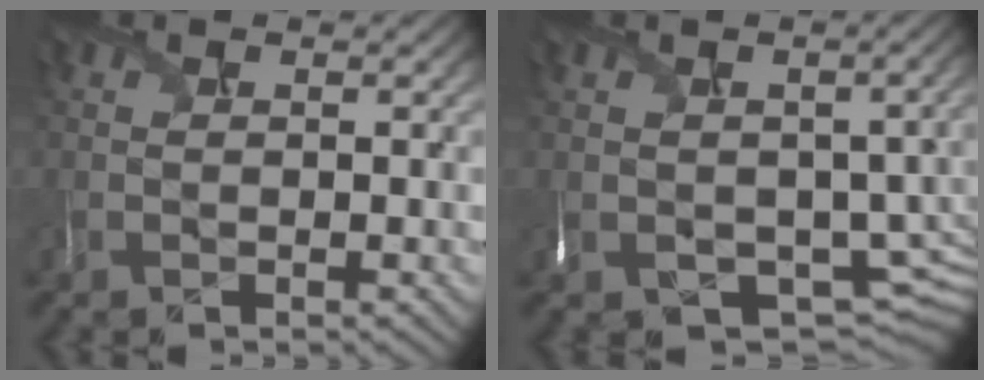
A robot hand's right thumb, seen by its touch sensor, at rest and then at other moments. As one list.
[{"total": 7.7, "force": [-2.7, 5.2, 5.1], "torque": [-0.088, -0.037, -0.016]}]